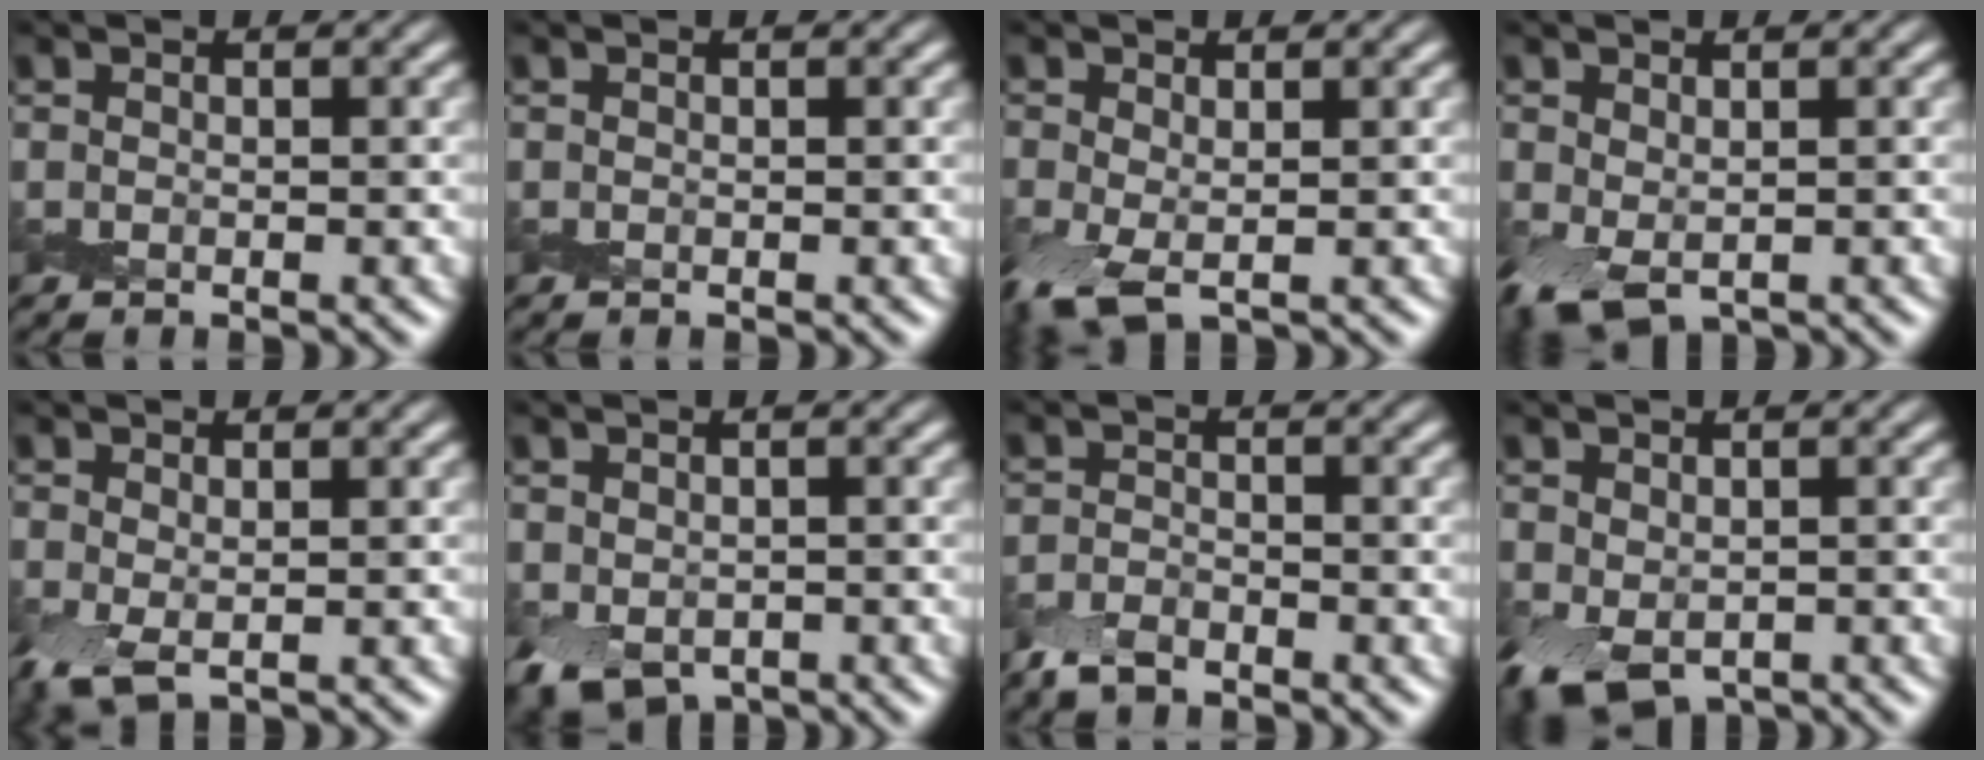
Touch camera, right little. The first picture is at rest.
{"total": 0.0}
{"total": 4.2, "force": [-1.3, 2.2, 3.4], "torque": [-0.088, -0.011, -0.027]}
{"total": 2.8, "force": [-0.7, 1.7, 2.1], "torque": [-0.048, -0.009, -0.010]}
{"total": 2.7, "force": [-0.7, 1.4, 2.1], "torque": [-0.055, -0.010, -0.013]}
{"total": 3.6, "force": [-1.8, 2.4, 2.1], "torque": [-0.035, -0.015, -0.028]}
{"total": 2.7, "force": [-2.2, 1.1, 1.2], "torque": [-0.025, -0.002, -0.052]}
{"total": 4.4, "force": [-2.0, 2.8, 2.8], "torque": [-0.050, -0.018, -0.031]}